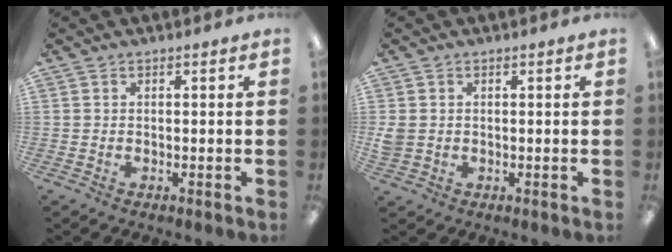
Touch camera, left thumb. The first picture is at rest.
{"total": 2.6, "force": [0.2, 2.4, 1.0], "torque": [-0.018, 0.004, 0.005]}